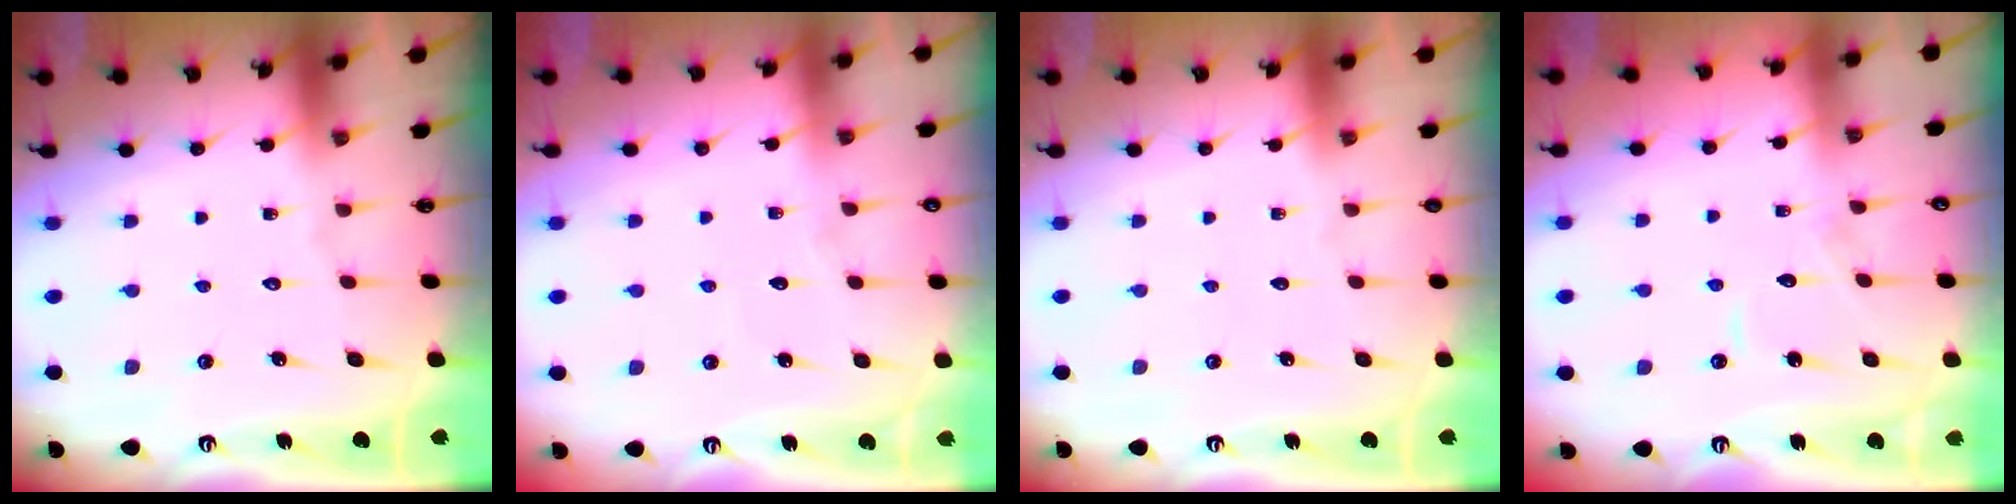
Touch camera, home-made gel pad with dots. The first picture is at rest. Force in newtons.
{"total": 2.3, "press": 2.3, "slide": 0.3}
{"total": 0.0}
{"total": 6.1, "press": 6.1, "slide": 0.5}